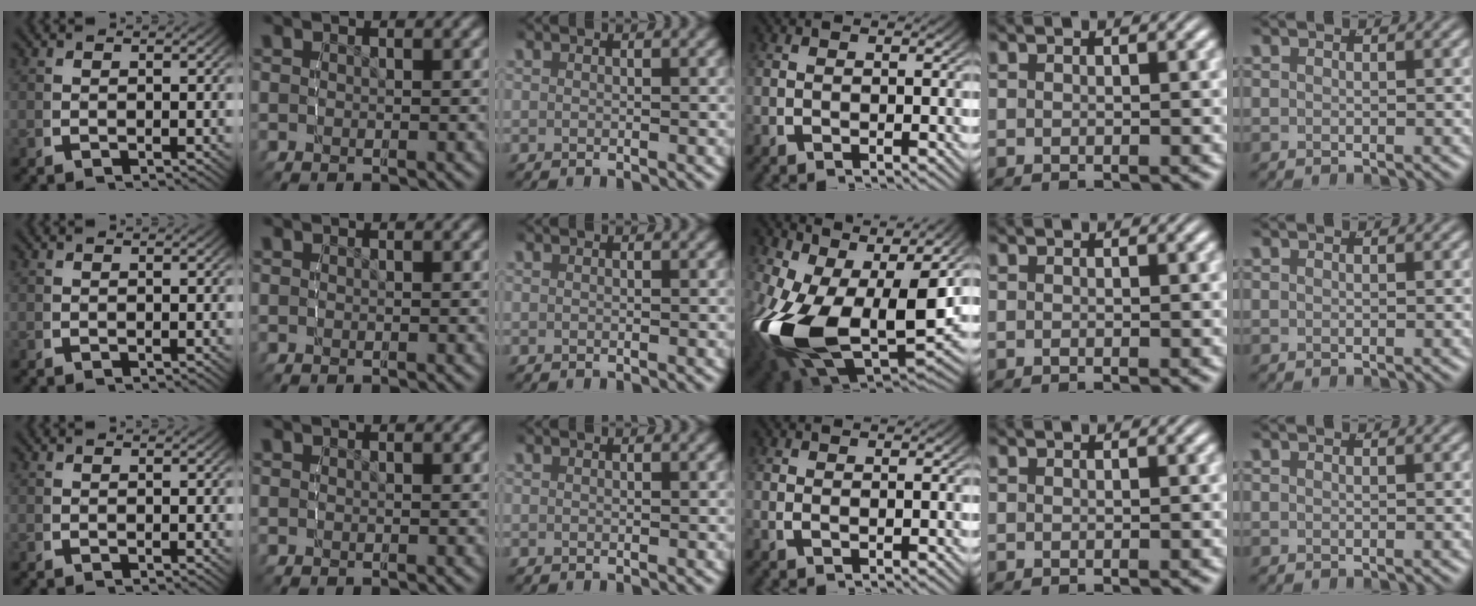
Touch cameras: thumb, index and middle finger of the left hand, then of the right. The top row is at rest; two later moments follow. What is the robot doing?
{"motion": "lift_and_place", "object": "glasses"}